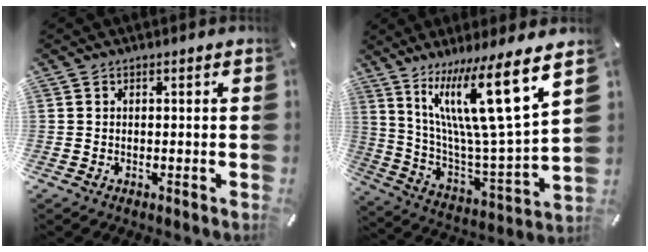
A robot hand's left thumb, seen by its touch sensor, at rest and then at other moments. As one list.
[{"total": 20.6, "force": [12.0, 3.8, 16.3], "torque": [-0.296, -0.083, 0.183]}]